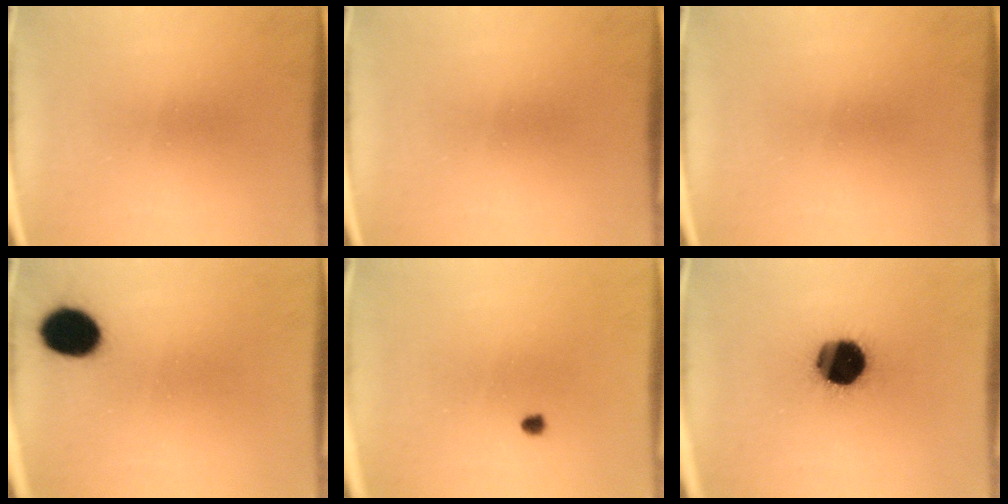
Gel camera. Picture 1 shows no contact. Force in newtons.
{"total": 0.0}
{"total": 0.0}
{"total": 10.0}
{"total": 0.9}
{"total": 17.6}